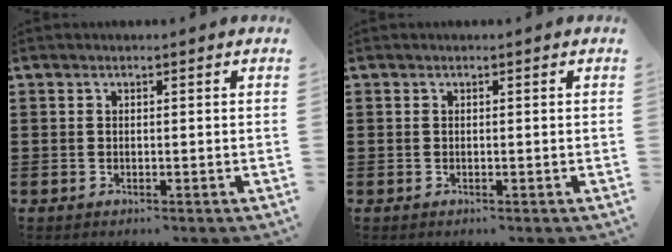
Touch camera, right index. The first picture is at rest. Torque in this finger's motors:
{"motor_torque": [-0.01, 0.01, 0.00, 0.00]}